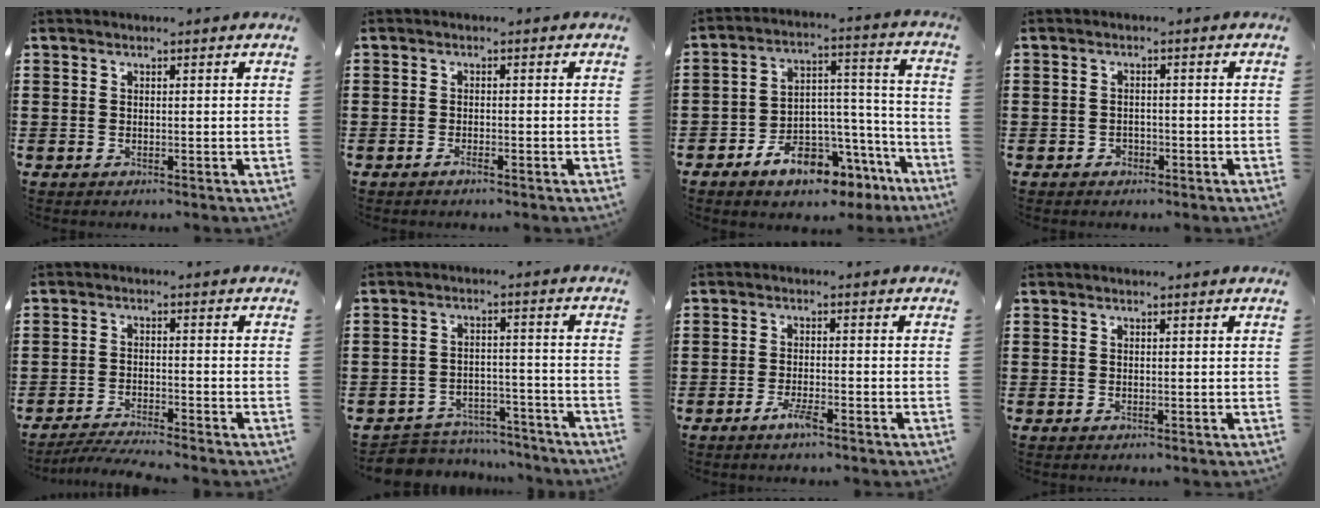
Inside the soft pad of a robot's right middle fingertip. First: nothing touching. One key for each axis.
{"total": 0.9, "fx": -0.7, "fy": 0.1, "fz": 0.5, "tx": -0.012, "ty": -0.003, "tz": -0.012}
{"total": 8.7, "fx": -7.0, "fy": 3.9, "fz": 3.6, "tx": -0.055, "ty": 0.034, "tz": -0.126}
{"total": 0.5, "fx": -0.2, "fy": 0.5, "fz": 0.1, "tx": -0.004, "ty": 0.003, "tz": -0.006}
{"total": 3.4, "fx": -3.3, "fy": -0.1, "fz": 0.8, "tx": -0.014, "ty": -0.001, "tz": -0.068}
{"total": 5.2, "fx": -5.1, "fy": 0.9, "fz": 0.0, "tx": -0.006, "ty": 0.012, "tz": -0.108}
{"total": 2.9, "fx": -1.8, "fy": 0.5, "fz": 2.2, "tx": -0.049, "ty": -0.001, "tz": -0.038}
{"total": 0.0}